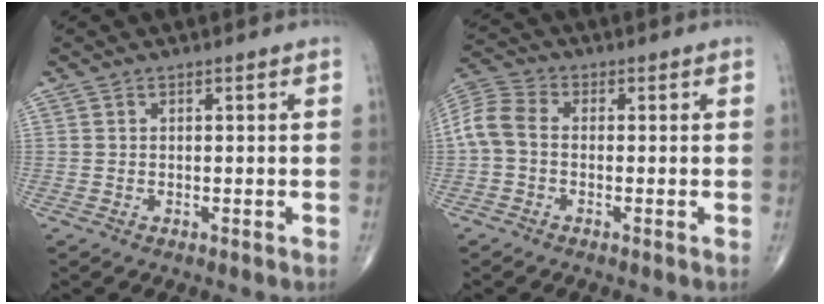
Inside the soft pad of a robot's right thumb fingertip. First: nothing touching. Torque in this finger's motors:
{"motor_torque": [-0.42, 0.64, 0.64, -0.25, 0.08]}